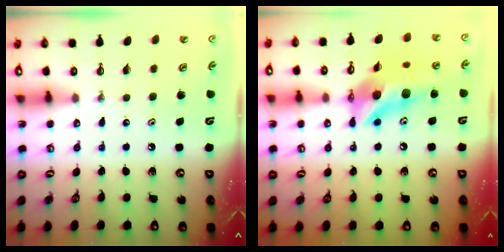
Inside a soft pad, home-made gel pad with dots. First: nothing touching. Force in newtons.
{"total": 13.5, "press": 13.4, "slide": 1.3}